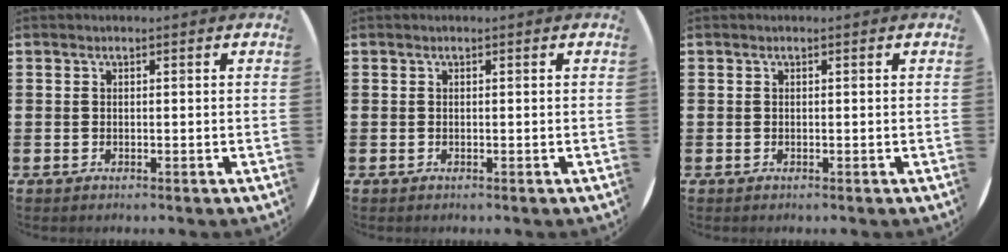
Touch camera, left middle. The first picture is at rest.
{"total": 0.0}
{"total": 0.0}